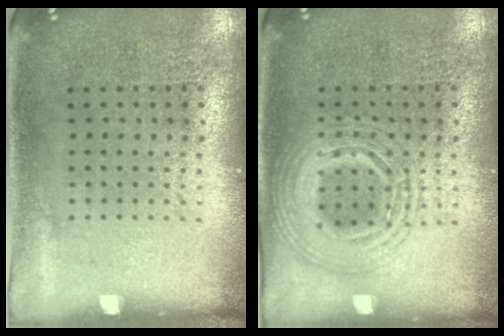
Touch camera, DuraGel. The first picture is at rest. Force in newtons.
{"total": 2.1, "press": 2.0, "slide": 0.3}